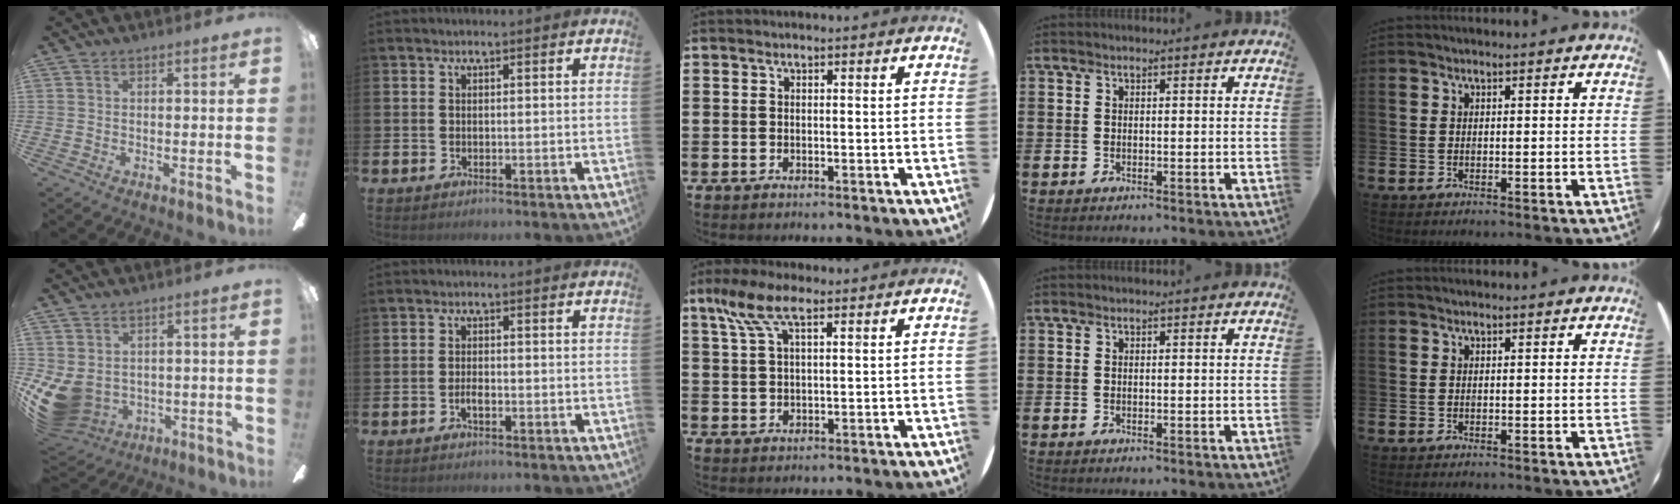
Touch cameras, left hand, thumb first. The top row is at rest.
{"thumb": {"total": 8.4, "force": [-0.3, 6.7, 5.1], "torque": [-0.142, -0.014, -0.001]}, "index": {"total": 1.6, "force": [-0.7, 0.7, 1.3], "torque": [-0.023, 0.000, -0.014]}, "middle": {"total": 6.5, "force": [3.7, 2.3, 4.8], "torque": [-0.105, 0.007, 0.066]}}